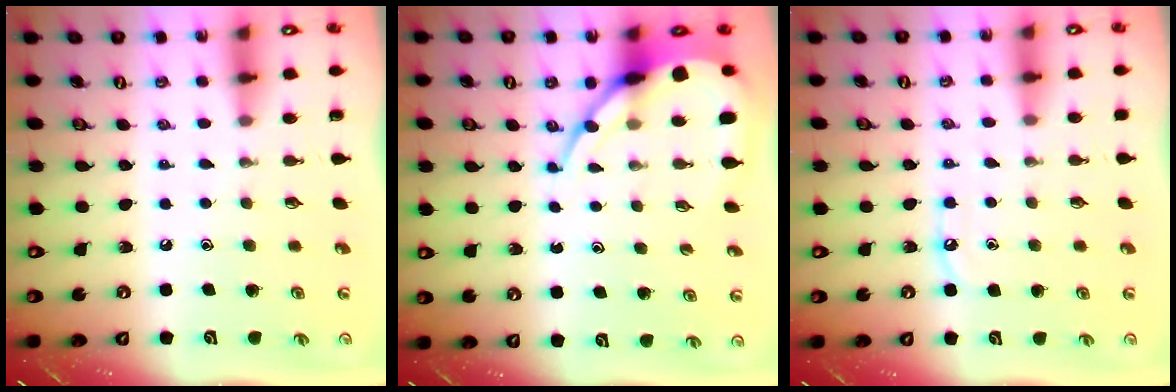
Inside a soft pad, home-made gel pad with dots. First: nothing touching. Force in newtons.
{"total": 10.6, "press": 10.5, "slide": 1.1}
{"total": 5.4, "press": 5.3, "slide": 0.6}